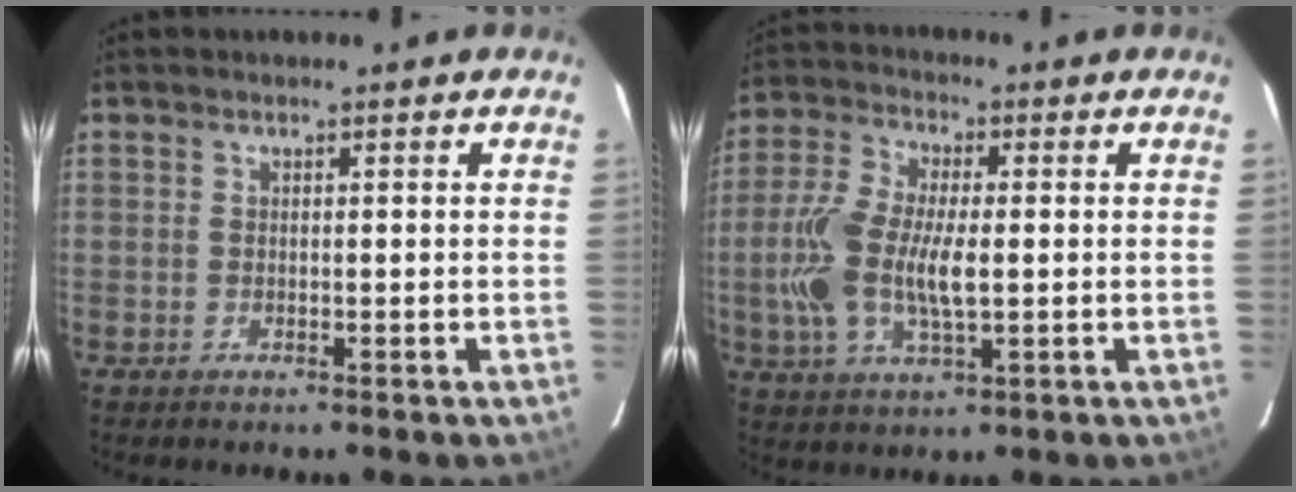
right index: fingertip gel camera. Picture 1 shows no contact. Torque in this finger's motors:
{"motor_torque": [0.45, -0.06, 0.37, 0.13]}